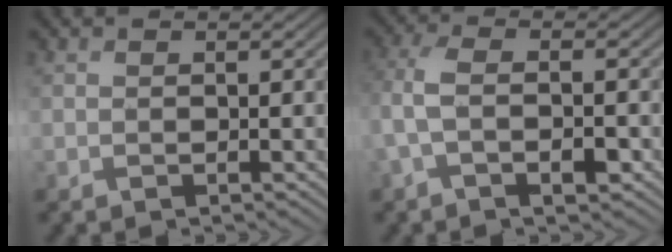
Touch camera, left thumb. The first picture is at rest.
{"total": 5.7, "force": [-1.7, 2.4, 4.9], "torque": [-0.125, 0.003, -0.038]}